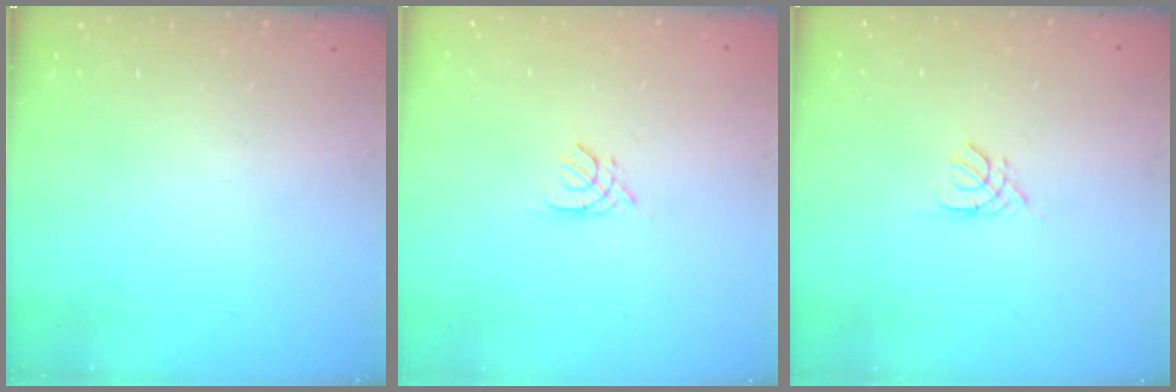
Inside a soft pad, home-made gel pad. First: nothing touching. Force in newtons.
{"total": 1.3, "press": 1.3, "slide": 0.3}
{"total": 1.3, "press": 1.3, "slide": 0.3}